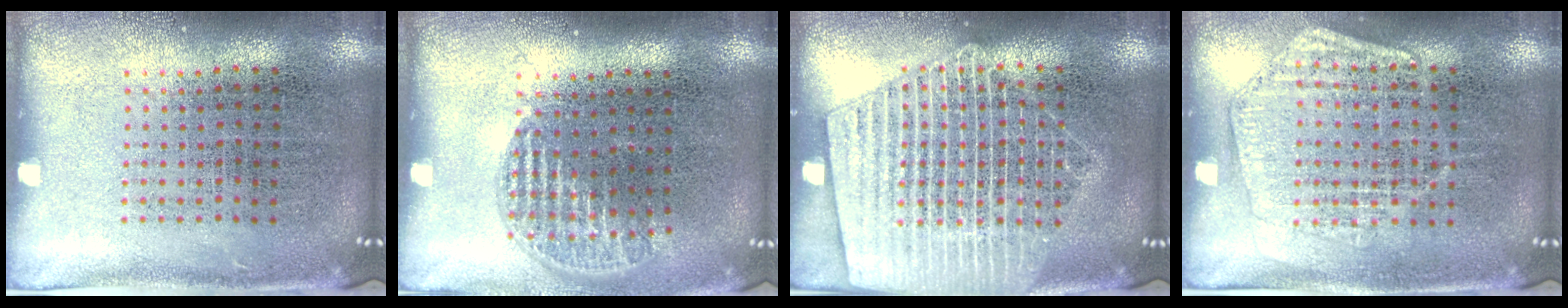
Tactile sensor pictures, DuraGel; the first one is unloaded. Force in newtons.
{"total": 1.2, "press": 1.0, "slide": 0.5}
{"total": 2.8, "press": 2.8, "slide": 0.3}
{"total": 1.4, "press": 1.4, "slide": 0.4}